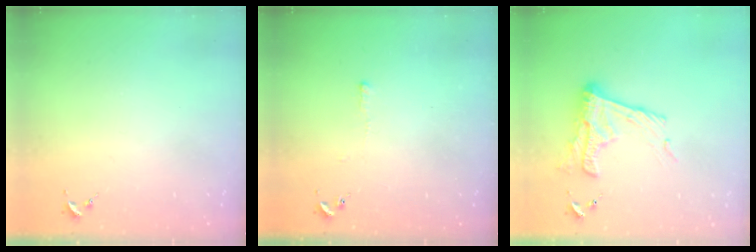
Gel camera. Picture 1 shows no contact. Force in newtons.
{"total": 2.4, "press": 2.4, "slide": 0.5}
{"total": 15.8, "press": 15.8, "slide": 1.0}